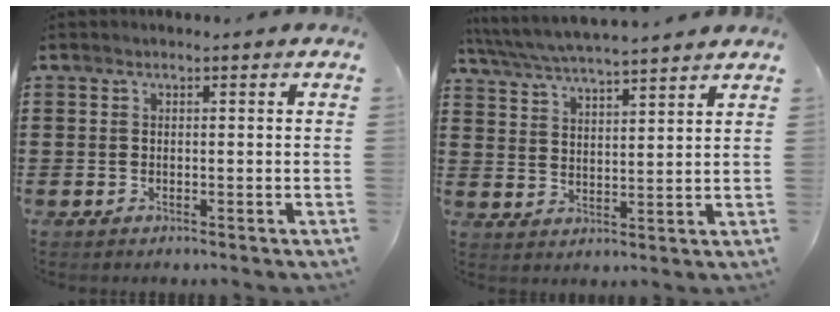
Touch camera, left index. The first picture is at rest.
{"total": 5.1, "force": [4.9, 0.0, 1.5], "torque": [-0.049, -0.027, 0.085]}